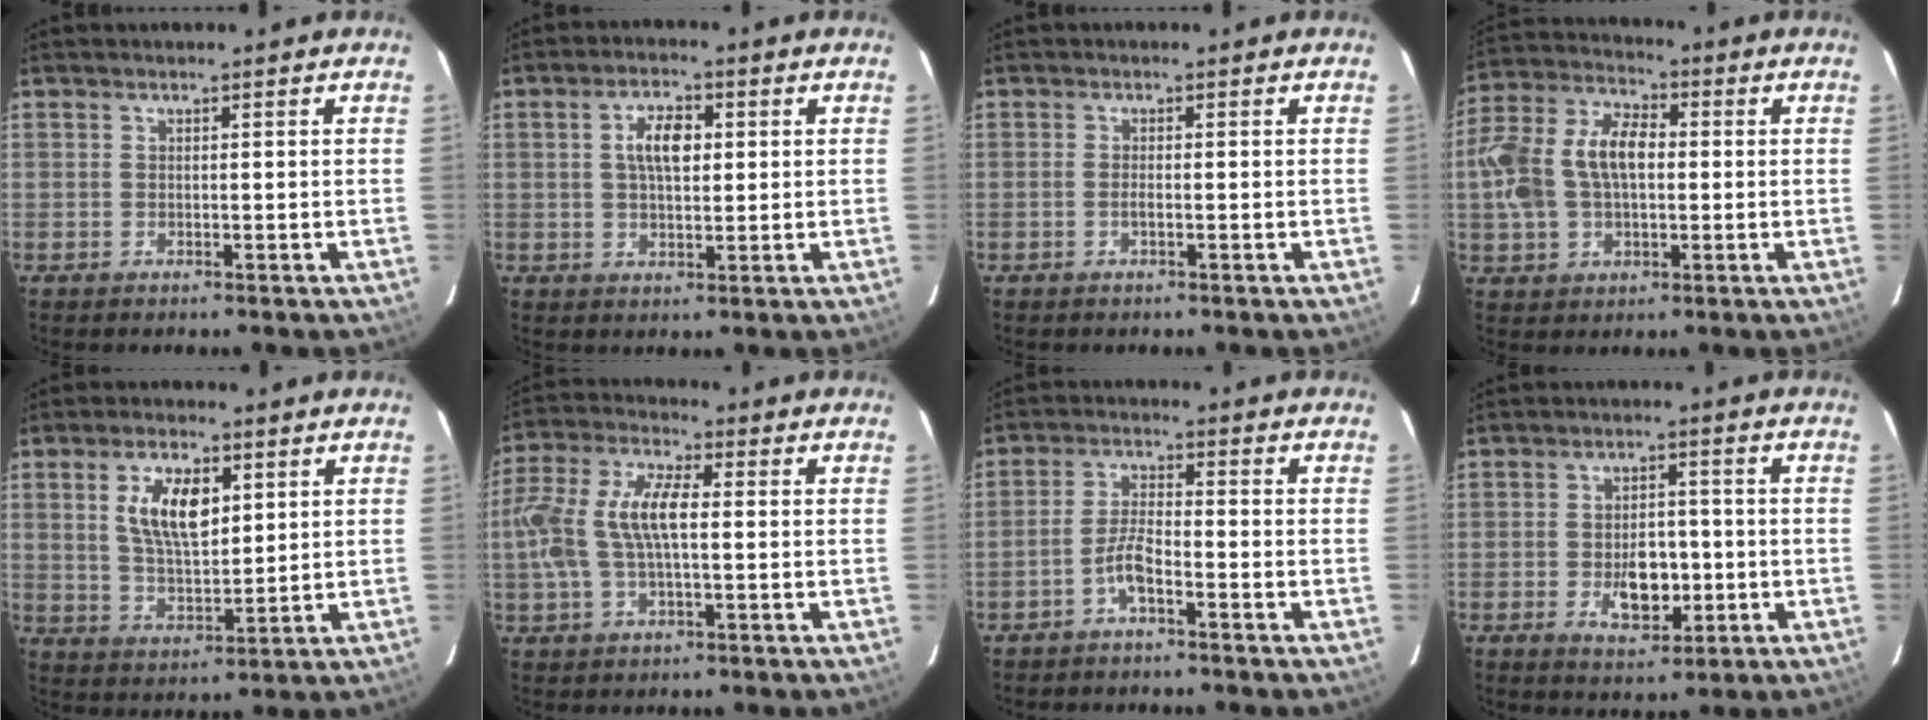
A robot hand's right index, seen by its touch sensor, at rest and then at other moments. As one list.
[{"total": 5.8, "force": [1.2, 2.9, 4.9], "torque": [-0.087, 0.012, 0.023]}, {"total": 1.5, "force": [-0.6, 0.2, 1.3], "torque": [-0.027, -0.001, -0.012]}, {"total": 15.0, "force": [0.3, 9.8, 11.4], "torque": [-0.248, 0.025, 0.005]}, {"total": 9.9, "force": [3.3, 4.7, 8.1], "torque": [-0.151, 0.005, 0.067]}, {"total": 12.8, "force": [0.3, 5.6, 11.5], "torque": [-0.243, 0.016, 0.004]}, {"total": 4.0, "force": [-2.5, 0.9, 3.0], "torque": [-0.068, 0.009, -0.050]}, {"total": 7.3, "force": [-1.7, 4.7, 5.3], "torque": [-0.092, 0.003, -0.017]}]